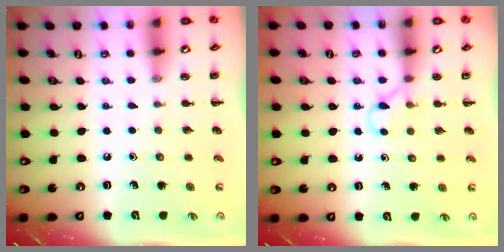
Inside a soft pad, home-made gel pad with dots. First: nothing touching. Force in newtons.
{"total": 2.9, "press": 2.7, "slide": 0.9}